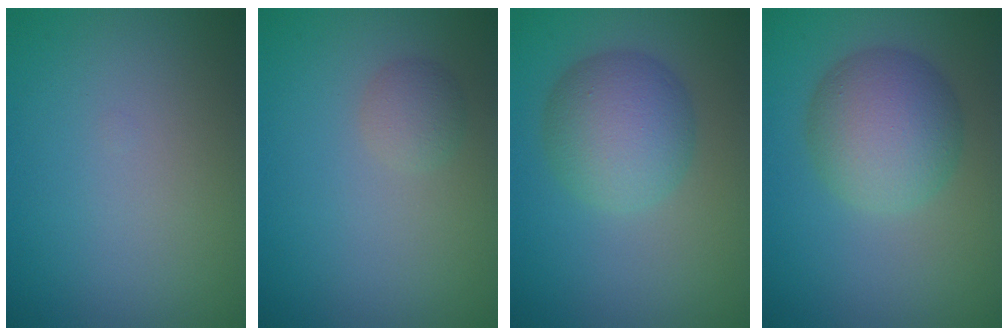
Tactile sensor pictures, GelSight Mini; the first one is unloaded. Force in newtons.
{"total": 1.6, "press": 1.6, "slide": 0.1}
{"total": 5.6, "press": 5.6, "slide": 0.2}
{"total": 6.2, "press": 6.2, "slide": 0.3}